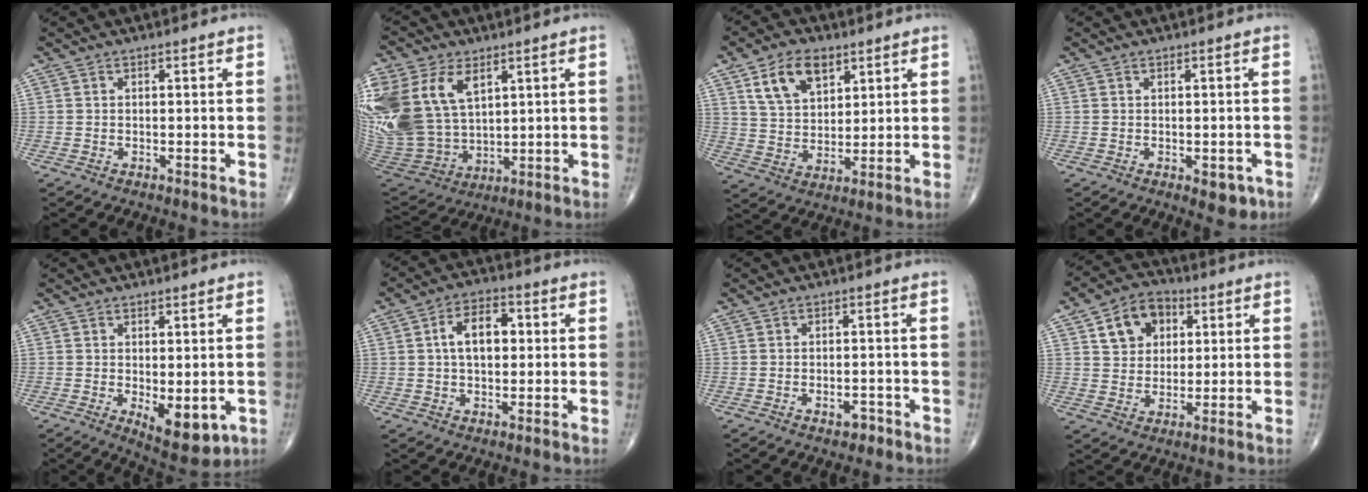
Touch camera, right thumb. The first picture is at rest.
{"total": 23.1, "force": [7.9, 15.1, 15.6], "torque": [-0.360, -0.005, 0.168]}
{"total": 10.6, "force": [5.5, 6.4, 6.4], "torque": [-0.094, -0.022, 0.105]}
{"total": 3.4, "force": [-1.1, 1.9, 2.5], "torque": [-0.014, -0.001, -0.008]}
{"total": 8.0, "force": [-1.7, 3.6, 6.9], "torque": [-0.081, -0.017, -0.011]}
{"total": 8.5, "force": [1.3, 5.2, 6.6], "torque": [-0.096, 0.016, 0.016]}
{"total": 2.3, "force": [-1.3, 1.3, 1.4], "torque": [-0.015, 0.010, -0.016]}
{"total": 10.0, "force": [3.6, 7.7, 5.2], "torque": [-0.050, -0.005, 0.060]}